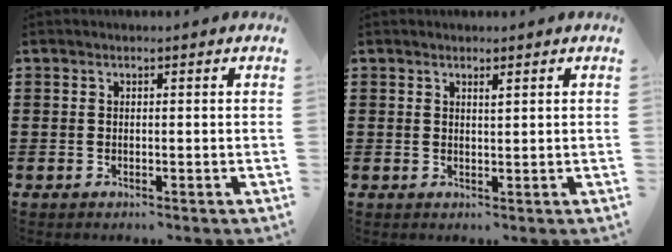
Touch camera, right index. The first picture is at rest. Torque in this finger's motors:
{"motor_torque": [-0.15, 0.19, 0.08, 0.00]}